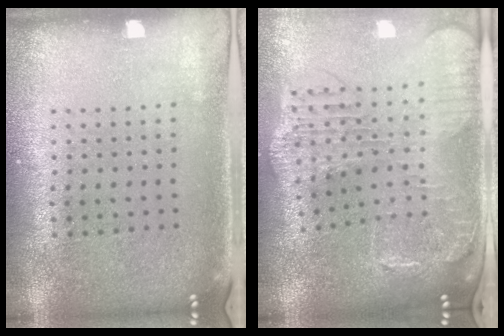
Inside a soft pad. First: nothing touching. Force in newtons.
{"total": 2.2, "press": 2.0, "slide": 1.0}